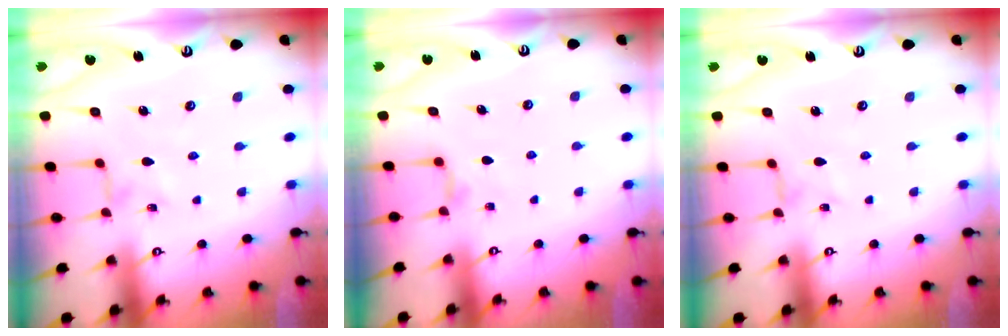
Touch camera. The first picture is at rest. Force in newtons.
{"total": 3.1, "press": 3.0, "slide": 0.4}
{"total": 0.0}